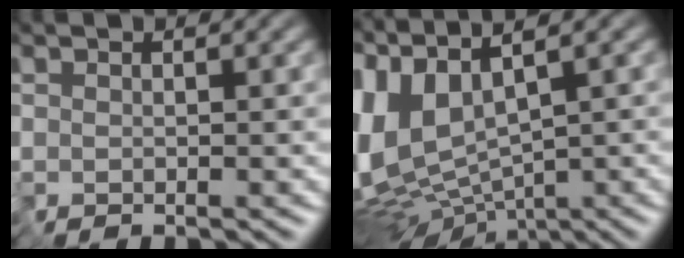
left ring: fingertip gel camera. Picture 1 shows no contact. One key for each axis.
{"total": 10.2, "fx": 1.2, "fy": 4.6, "fz": 9.0, "tx": -0.248, "ty": -0.014, "tz": 0.067}